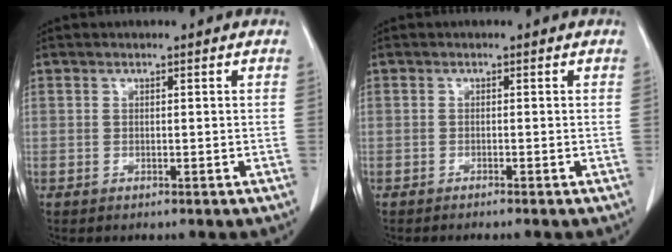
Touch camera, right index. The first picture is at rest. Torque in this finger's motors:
{"motor_torque": [0.03, -0.03, 0.00, 0.01]}